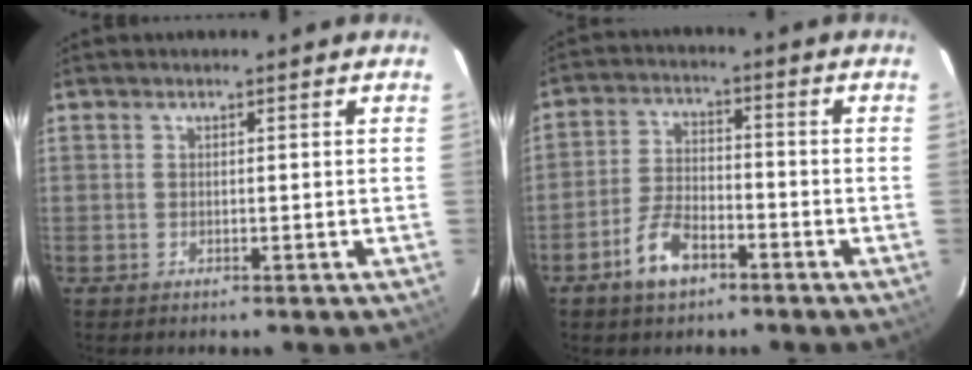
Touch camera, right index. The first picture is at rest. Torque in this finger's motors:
{"motor_torque": [0.70, -0.65, 0.40, 0.09]}